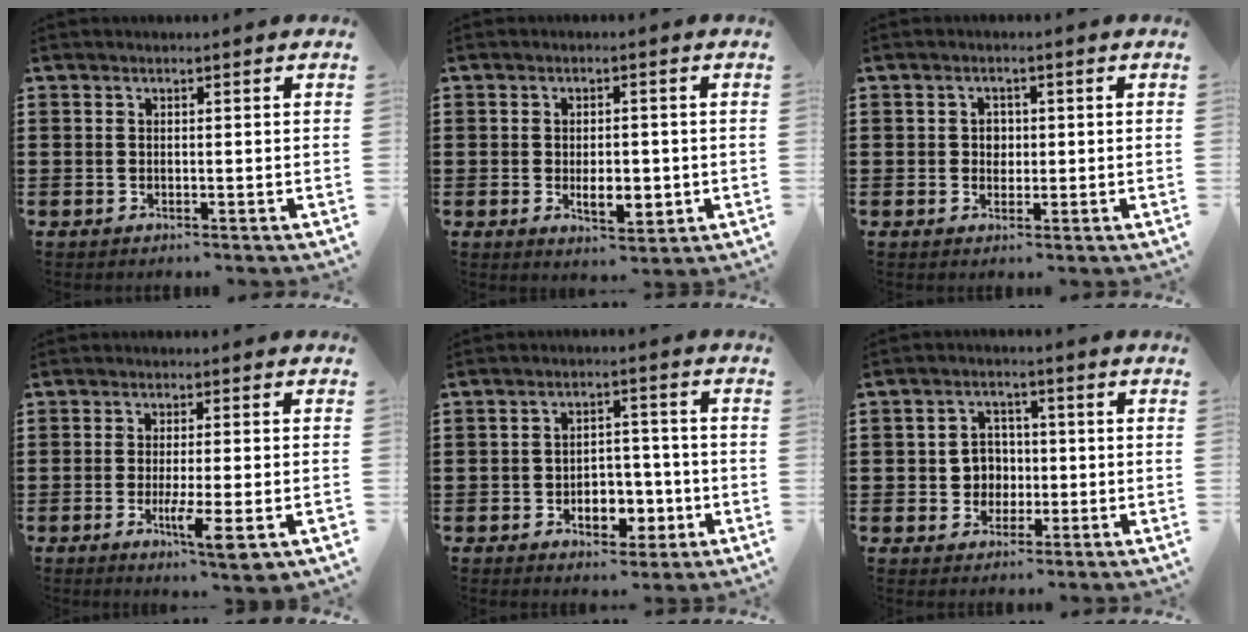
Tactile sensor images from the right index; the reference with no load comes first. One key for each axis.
{"total": 4.8, "fx": -0.8, "fy": 2.3, "fz": 4.1, "tx": -0.058, "ty": -0.001, "tz": -0.018}
{"total": 1.8, "fx": 0.1, "fy": 1.6, "fz": 0.9, "tx": -0.021, "ty": 0.008, "tz": 0.000}
{"total": 6.9, "fx": -2.7, "fy": 0.2, "fz": 6.3, "tx": -0.112, "ty": -0.020, "tz": -0.044}
{"total": 5.9, "fx": -2.4, "fy": 3.9, "fz": 3.8, "tx": -0.049, "ty": 0.007, "tz": -0.045}
{"total": 4.2, "fx": -0.4, "fy": 3.9, "fz": 1.6, "tx": -0.045, "ty": 0.009, "tz": -0.010}